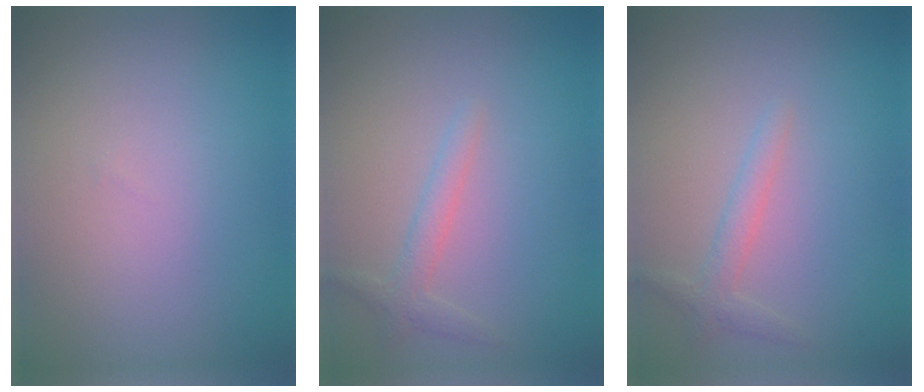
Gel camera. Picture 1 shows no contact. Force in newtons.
{"total": 1.6, "press": 1.6, "slide": 0.1}
{"total": 1.6, "press": 1.6, "slide": 0.1}